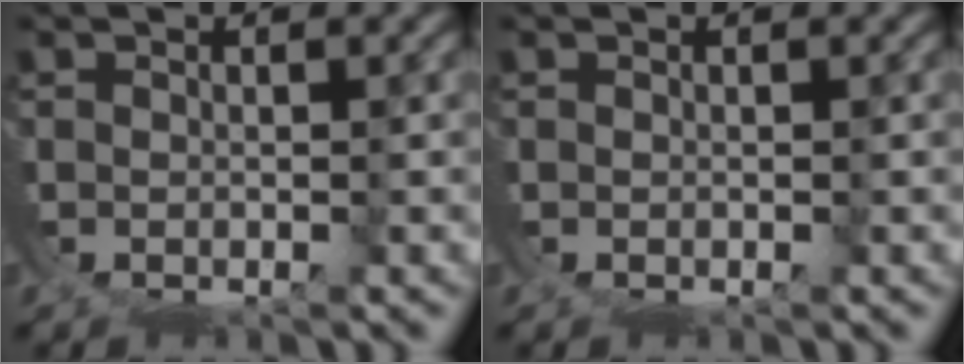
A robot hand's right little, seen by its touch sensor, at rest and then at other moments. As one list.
[{"total": 0.0}]